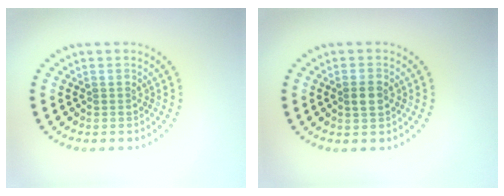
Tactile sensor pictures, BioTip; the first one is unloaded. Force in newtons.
{"total": 1.8, "press": 1.8, "slide": 0.4}